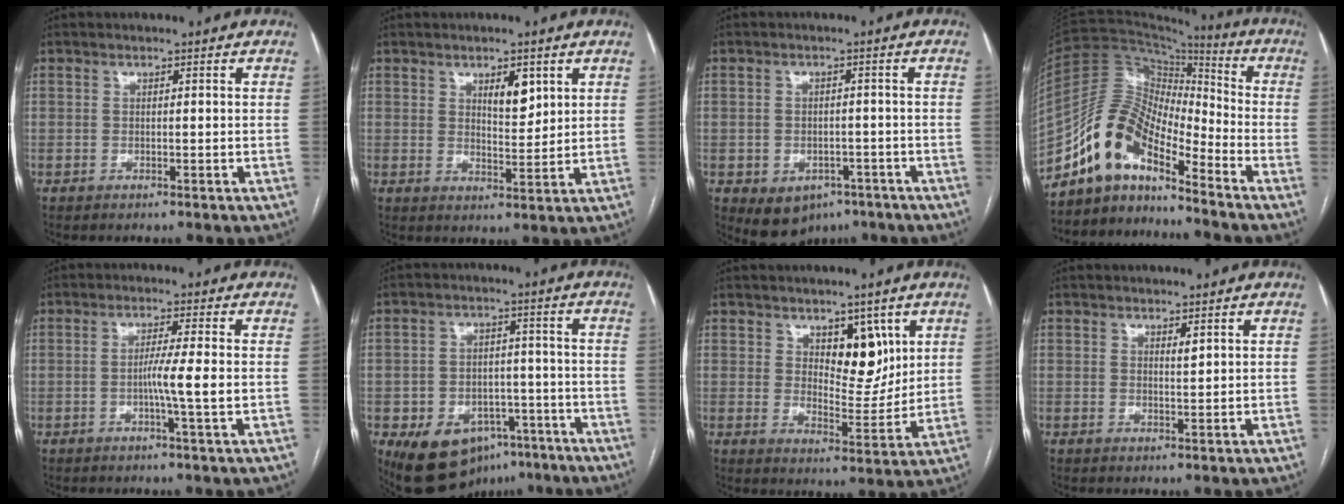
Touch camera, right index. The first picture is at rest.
{"total": 4.5, "force": [2.2, 1.7, 3.5], "torque": [-0.055, -0.004, 0.039]}
{"total": 6.9, "force": [-3.7, 5.2, 2.6], "torque": [-0.035, 0.012, -0.039]}
{"total": 12.2, "force": [-9.6, 4.2, 6.3], "torque": [-0.122, 0.047, -0.177]}
{"total": 4.5, "force": [-0.8, -0.9, 4.4], "torque": [-0.071, -0.003, -0.014]}
{"total": 13.0, "force": [-7.1, 8.9, 6.3], "torque": [-0.094, 0.024, -0.096]}
{"total": 7.7, "force": [3.9, 3.8, 5.4], "torque": [-0.071, -0.005, 0.067]}
{"total": 1.0, "force": [0.7, 0.1, 0.7], "torque": [-0.014, -0.007, 0.013]}